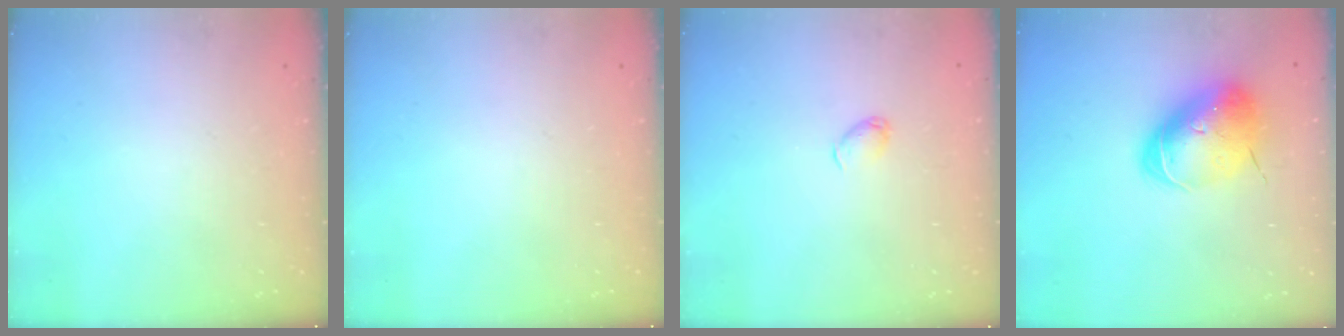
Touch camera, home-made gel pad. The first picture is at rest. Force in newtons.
{"total": 0.0}
{"total": 3.1, "press": 3.0, "slide": 0.6}
{"total": 13.0, "press": 12.8, "slide": 2.4}